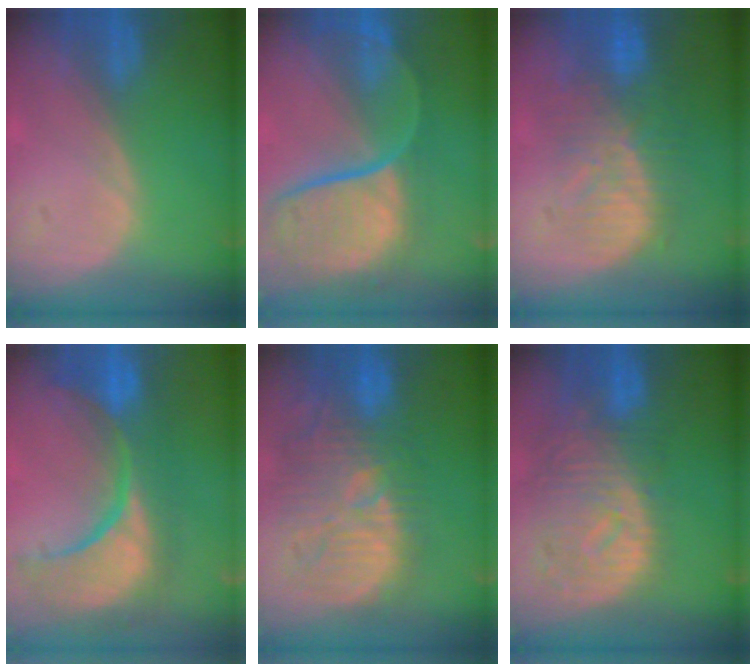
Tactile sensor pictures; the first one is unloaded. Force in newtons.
{"total": 12.1, "press": 9.9, "slide": 7.0}
{"total": 10.0, "press": 9.0, "slide": 4.2}
{"total": 13.2, "press": 11.6, "slide": 6.2}
{"total": 12.8, "press": 12.1, "slide": 4.2}
{"total": 11.4, "press": 9.9, "slide": 5.6}